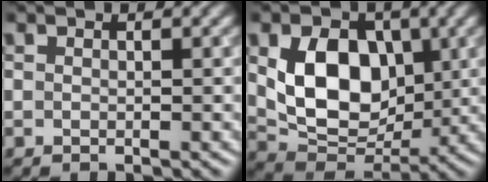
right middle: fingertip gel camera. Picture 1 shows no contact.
{"total": 9.0, "force": [1.3, 6.4, 6.2], "torque": [-0.113, -0.012, 0.025]}